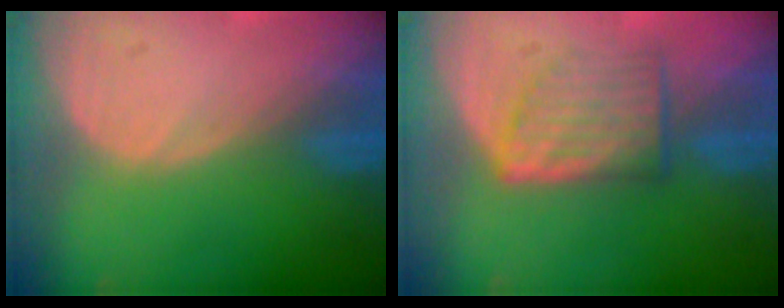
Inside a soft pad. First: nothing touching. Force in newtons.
{"total": 6.2, "press": 5.9, "slide": 1.9}